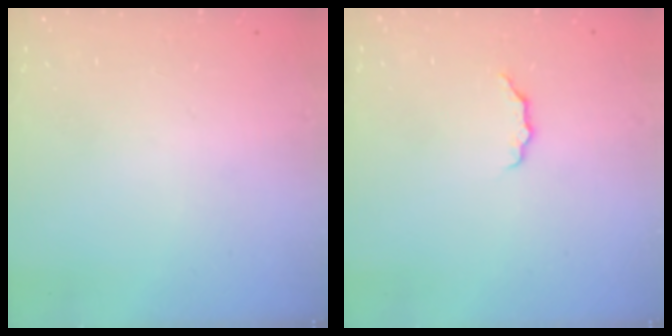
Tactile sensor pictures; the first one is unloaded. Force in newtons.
{"total": 3.4, "press": 3.4, "slide": 0.5}